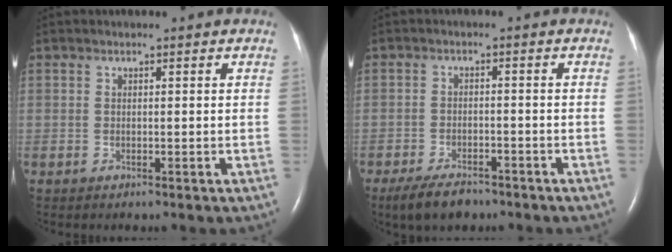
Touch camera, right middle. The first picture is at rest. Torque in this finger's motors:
{"motor_torque": [0.43, -0.40, 0.11, 0.06]}